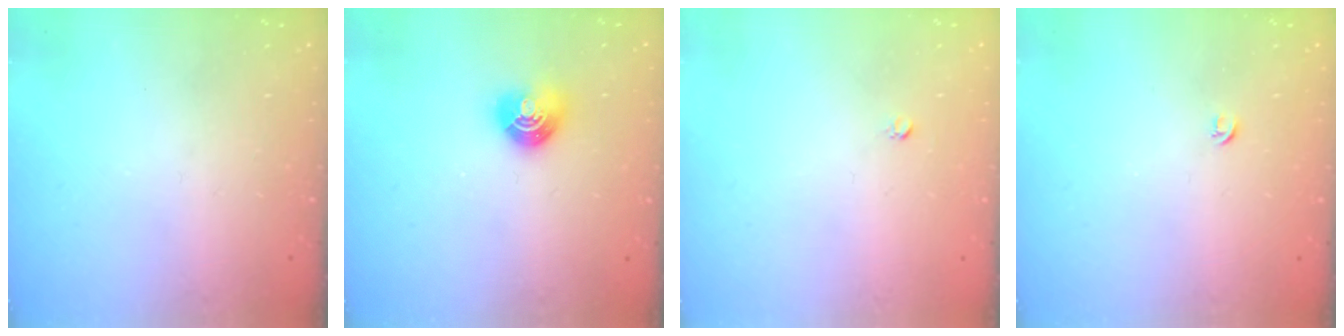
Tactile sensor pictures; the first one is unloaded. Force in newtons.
{"total": 8.1, "press": 8.0, "slide": 1.1}
{"total": 2.5, "press": 2.5, "slide": 0.2}
{"total": 3.4, "press": 3.3, "slide": 0.6}